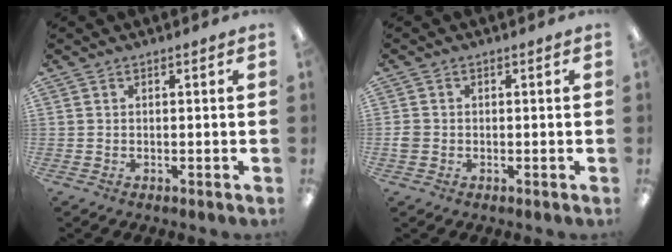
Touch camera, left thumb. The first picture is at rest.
{"total": 1.9, "force": [-0.4, 1.7, 0.8], "torque": [-0.012, 0.003, -0.008]}